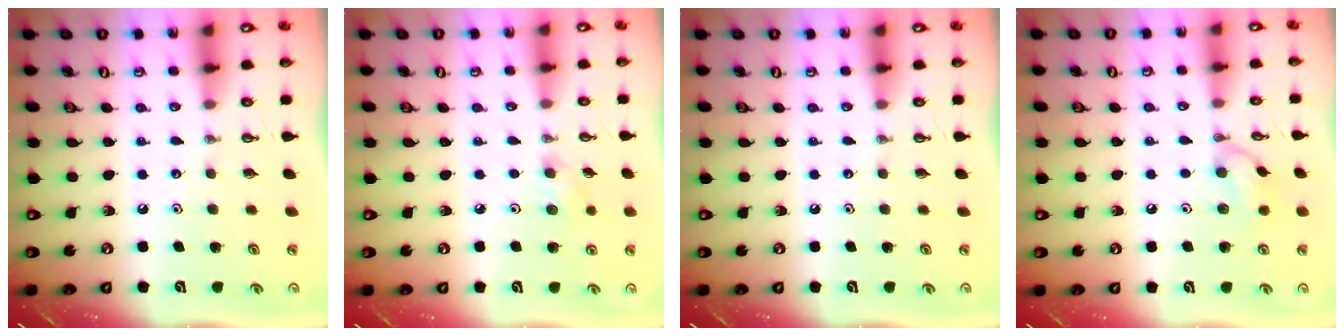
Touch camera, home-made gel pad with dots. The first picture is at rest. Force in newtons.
{"total": 5.6, "press": 5.2, "slide": 1.9}
{"total": 0.0}
{"total": 8.4, "press": 8.4, "slide": 0.3}